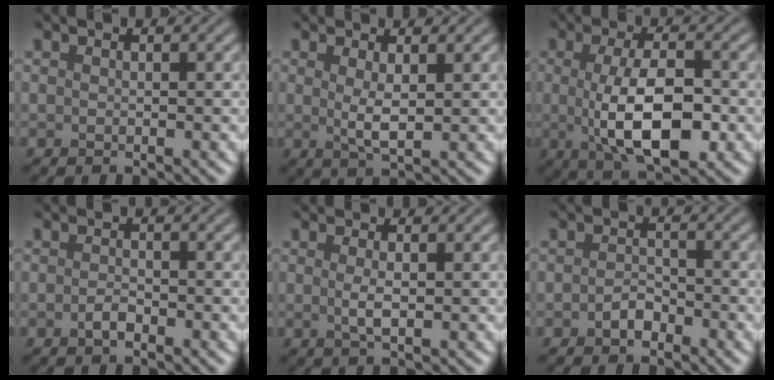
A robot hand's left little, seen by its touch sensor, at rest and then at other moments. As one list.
[{"total": 2.1, "force": [0.6, 0.5, 2.0], "torque": [-0.040, -0.007, 0.013]}, {"total": 7.4, "force": [-0.7, 2.9, 6.8], "torque": [-0.123, -0.007, -0.011]}, {"total": 1.2, "force": [-0.7, 0.5, 0.9], "torque": [-0.018, 0.001, -0.014]}, {"total": 1.5, "force": [0.2, 0.3, 1.4], "torque": [-0.029, 0.000, 0.003]}, {"total": 1.7, "force": [-1.0, 1.0, 0.9], "torque": [-0.015, 0.004, -0.020]}]